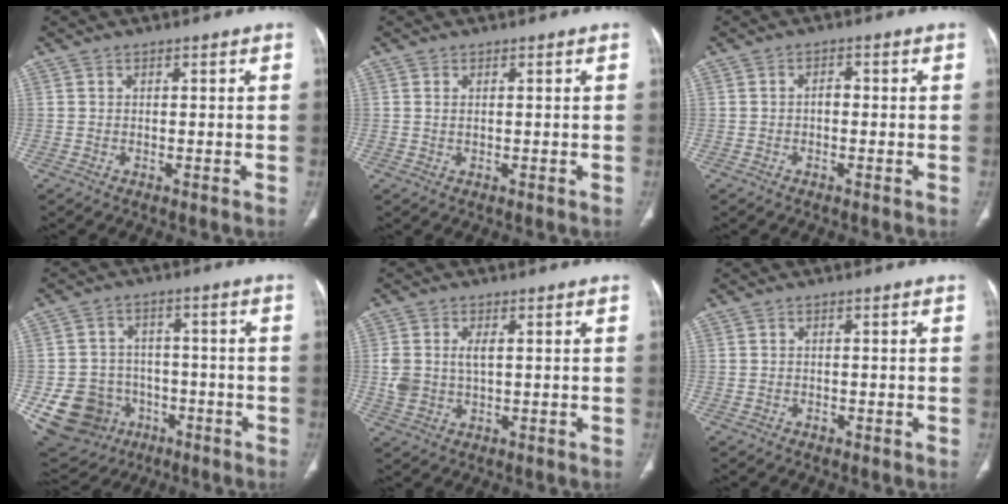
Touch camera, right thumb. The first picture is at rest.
{"total": 0.6, "force": [0.2, 0.3, 0.5], "torque": [-0.013, 0.002, 0.005]}
{"total": 1.7, "force": [-0.3, 1.1, 1.2], "torque": [-0.015, 0.007, -0.008]}
{"total": 14.2, "force": [-4.9, 12.5, 4.8], "torque": [-0.089, 0.042, -0.060]}
{"total": 5.3, "force": [0.6, 3.2, 4.2], "torque": [-0.096, 0.004, 0.017]}
{"total": 0.8, "force": [-0.3, 0.7, 0.2], "torque": [-0.004, 0.005, -0.004]}